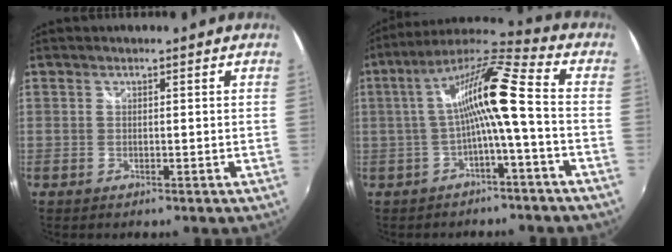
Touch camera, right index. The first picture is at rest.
{"total": 11.7, "force": [-1.7, 0.4, 11.6], "torque": [-0.220, 0.020, -0.029]}